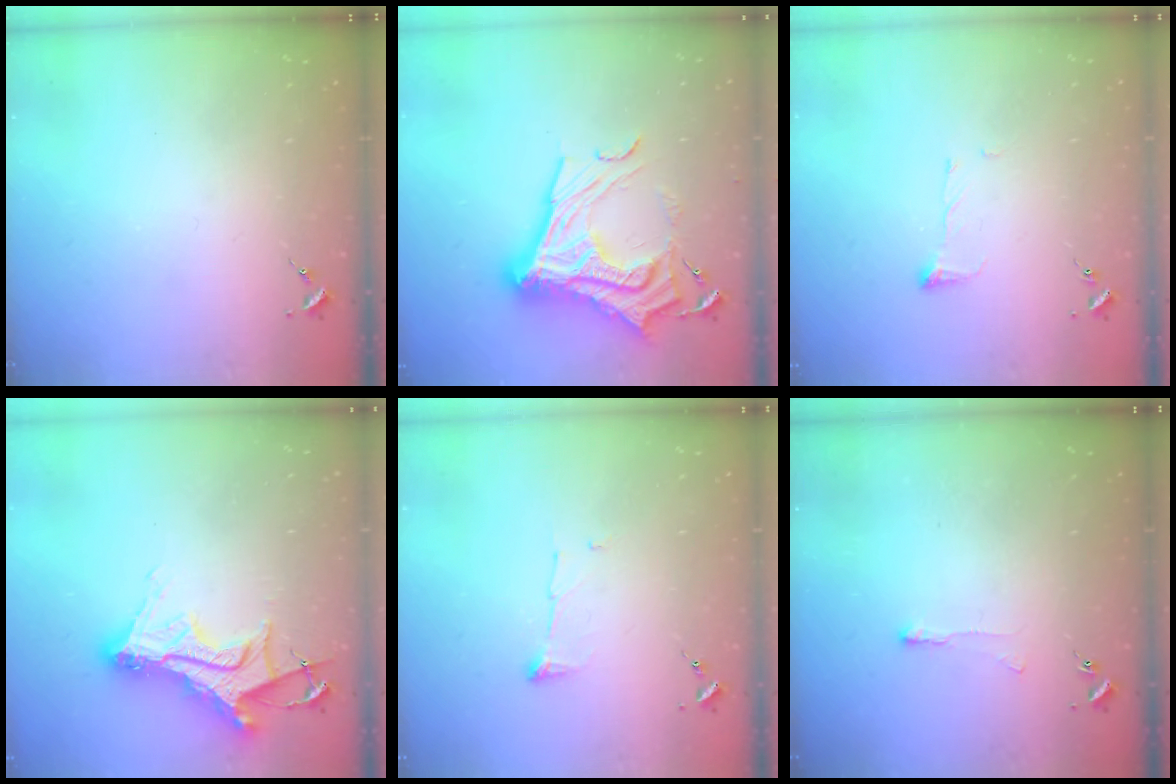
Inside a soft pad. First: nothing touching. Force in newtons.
{"total": 23.9, "press": 23.8, "slide": 2.1}
{"total": 5.1, "press": 5.1, "slide": 0.6}
{"total": 15.9, "press": 15.8, "slide": 1.4}
{"total": 5.4, "press": 5.4, "slide": 0.6}
{"total": 3.9, "press": 3.8, "slide": 0.5}